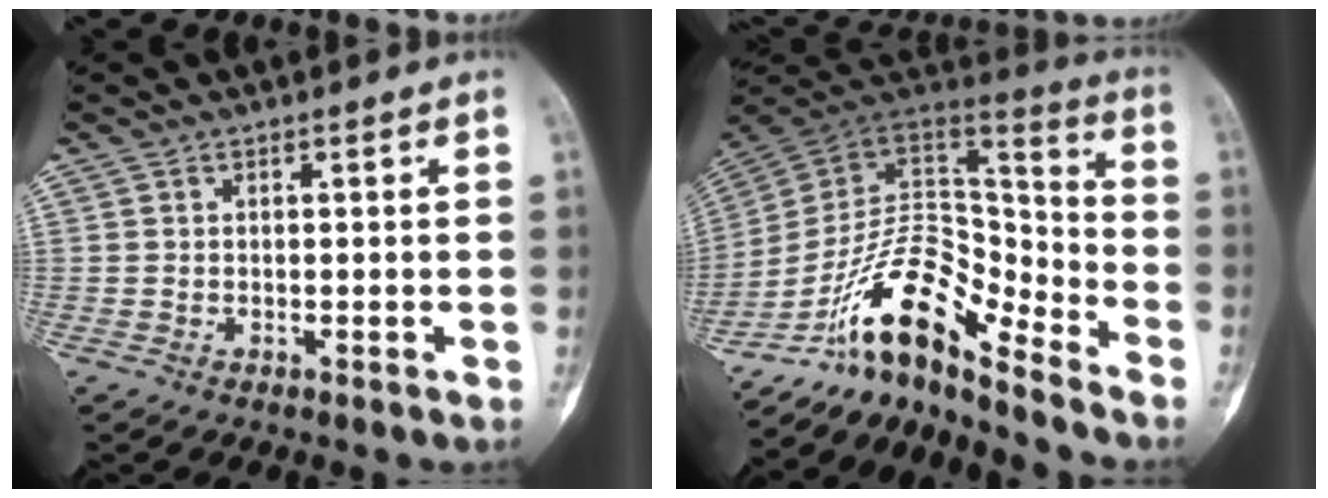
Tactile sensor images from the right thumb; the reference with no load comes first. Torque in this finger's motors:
{"motor_torque": [0.49, 0.16, 1.40, -1.37, 0.29]}